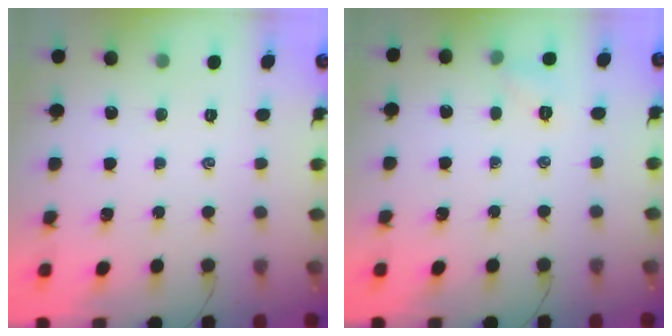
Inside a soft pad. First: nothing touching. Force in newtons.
{"total": 4.9, "press": 4.7, "slide": 1.2}